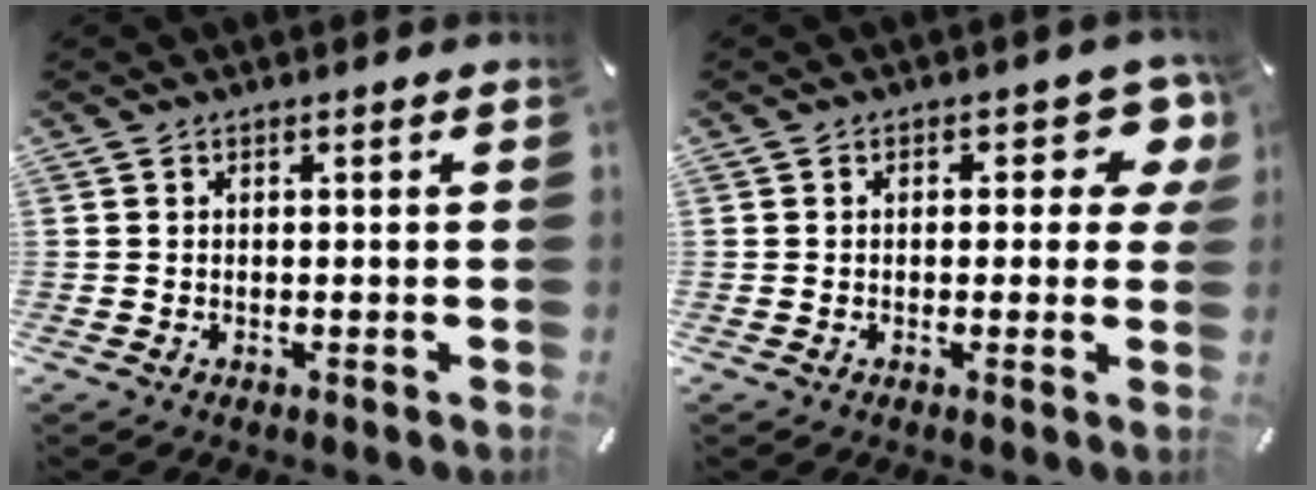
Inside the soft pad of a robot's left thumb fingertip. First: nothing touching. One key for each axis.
{"total": 7.6, "fx": 2.3, "fy": 4.2, "fz": 5.9, "tx": -0.058, "ty": -0.006, "tz": 0.032}